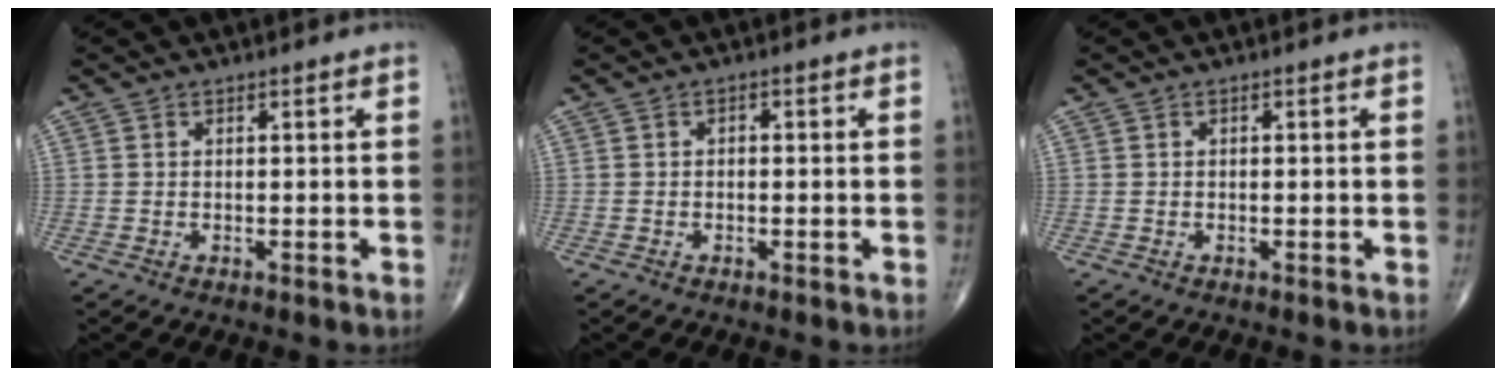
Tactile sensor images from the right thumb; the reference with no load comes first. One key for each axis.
{"total": 0.9, "fx": -0.1, "fy": 0.6, "fz": 0.6, "tx": -0.005, "ty": 0.004, "tz": -0.005}
{"total": 0.0}